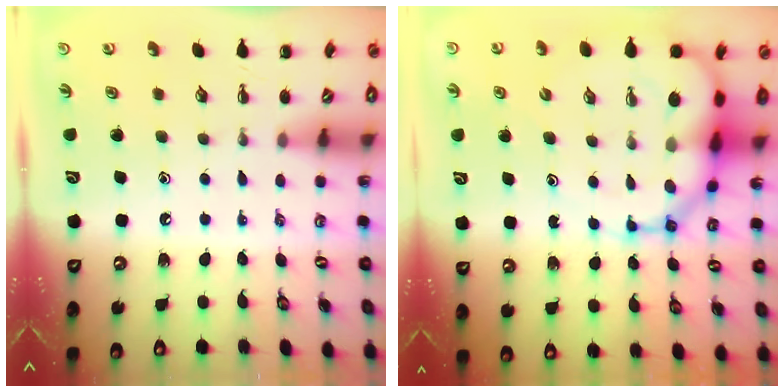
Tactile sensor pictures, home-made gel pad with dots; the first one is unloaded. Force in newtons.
{"total": 14.1, "press": 13.6, "slide": 3.9}